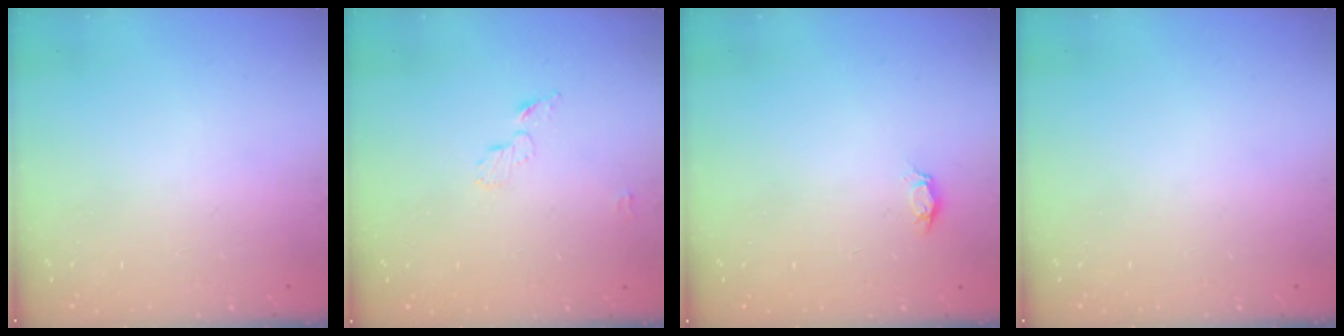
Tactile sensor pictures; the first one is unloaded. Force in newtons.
{"total": 4.6, "press": 4.6, "slide": 0.3}
{"total": 2.8, "press": 2.8, "slide": 0.3}
{"total": 0.0}